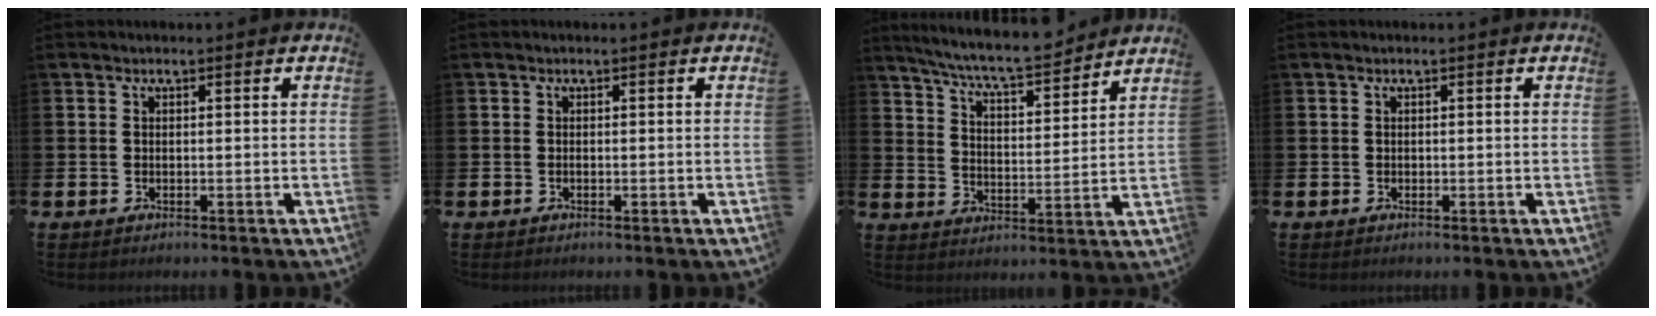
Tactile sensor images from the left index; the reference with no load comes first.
{"total": 0.0}
{"total": 7.6, "force": [7.2, 0.2, 2.3], "torque": [-0.075, -0.046, 0.128]}
{"total": 0.0}